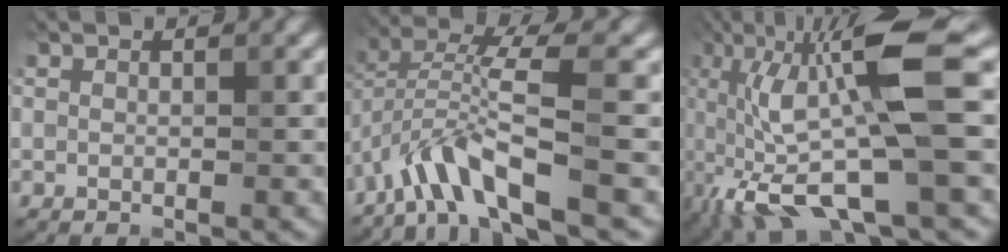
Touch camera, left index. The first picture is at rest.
{"total": 5.8, "force": [-3.5, 0.5, 4.6], "torque": [-0.096, 0.012, -0.074]}
{"total": 11.3, "force": [-1.2, 2.4, 11.0], "torque": [-0.206, 0.010, -0.028]}